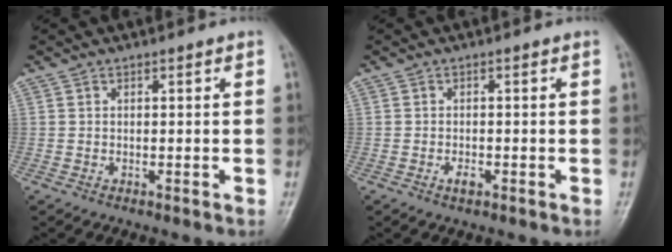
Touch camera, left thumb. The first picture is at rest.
{"total": 1.7, "force": [-0.8, 0.9, 1.2], "torque": [-0.019, 0.001, -0.015]}